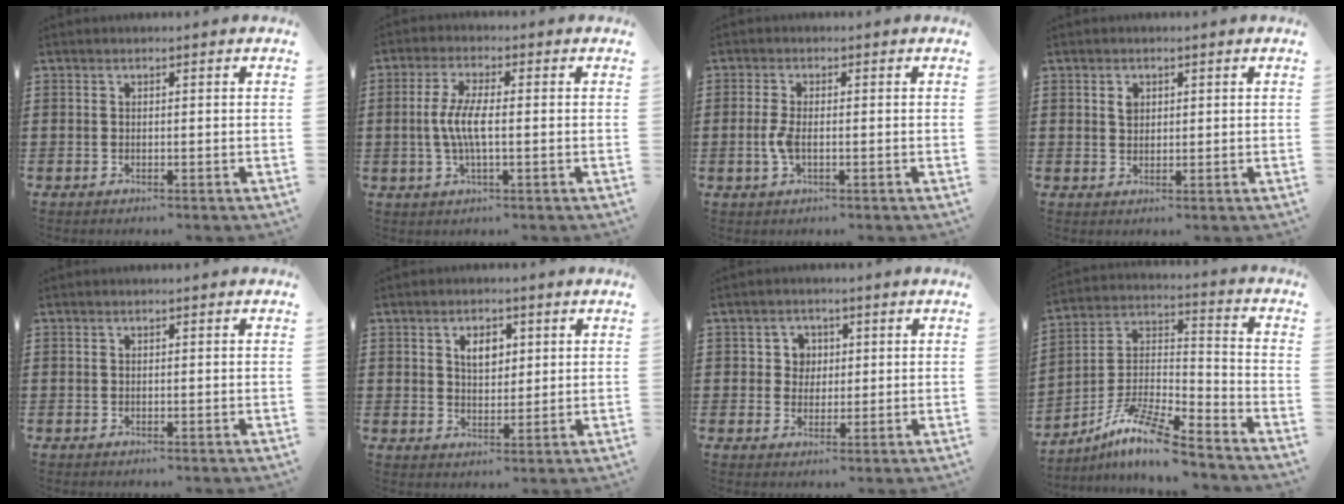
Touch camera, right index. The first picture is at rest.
{"total": 5.5, "force": [-0.6, 1.3, 5.3], "torque": [-0.123, -0.007, -0.021]}
{"total": 3.1, "force": [-0.6, 1.1, 2.8], "torque": [-0.072, -0.006, -0.017]}
{"total": 1.6, "force": [0.8, 1.1, 0.9], "torque": [-0.020, 0.003, 0.015]}
{"total": 0.0}
{"total": 3.9, "force": [1.5, 2.5, 2.6], "torque": [-0.045, 0.005, 0.022]}
{"total": 3.2, "force": [0.6, 3.0, 0.9], "torque": [-0.031, 0.009, 0.008]}
{"total": 9.9, "force": [-8.1, 1.2, 5.6], "torque": [-0.120, 0.003, -0.166]}